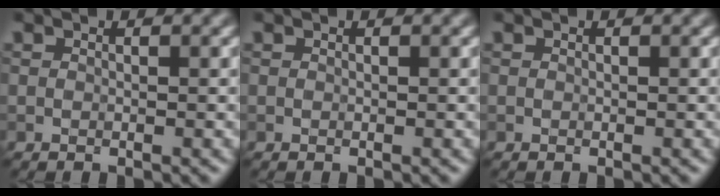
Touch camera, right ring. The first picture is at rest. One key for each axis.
{"total": 0.0}
{"total": 0.0}